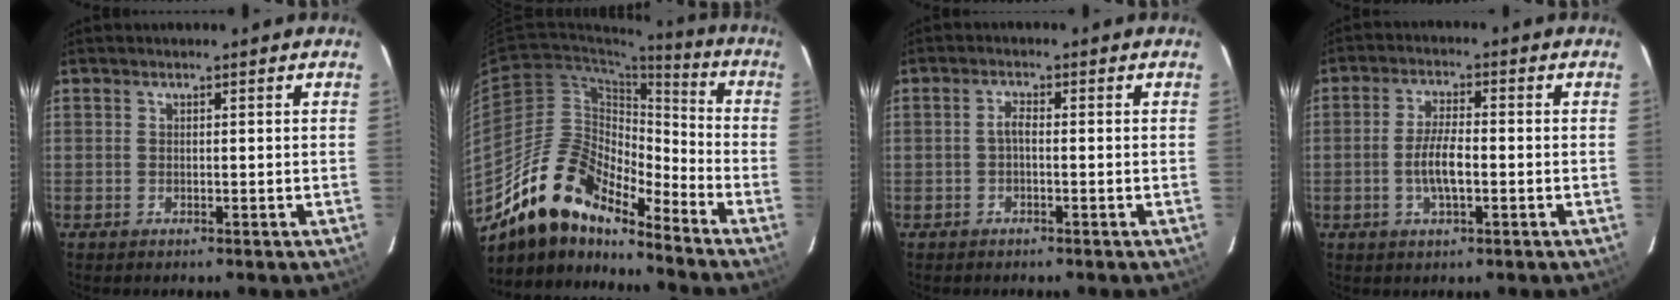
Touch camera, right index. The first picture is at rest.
{"total": 16.9, "force": [-13.8, 5.7, 7.9], "torque": [-0.139, 0.006, -0.259]}
{"total": 1.5, "force": [-0.5, 0.4, 1.3], "torque": [-0.028, 0.006, -0.011]}
{"total": 6.1, "force": [-1.5, 1.9, 5.6], "torque": [-0.112, 0.000, -0.028]}